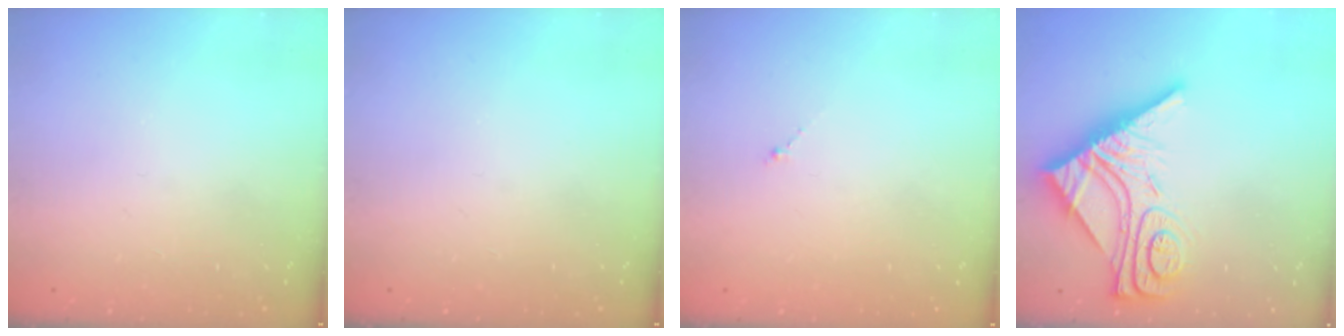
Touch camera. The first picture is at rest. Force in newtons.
{"total": 0.0}
{"total": 0.0}
{"total": 14.7, "press": 14.7, "slide": 1.3}